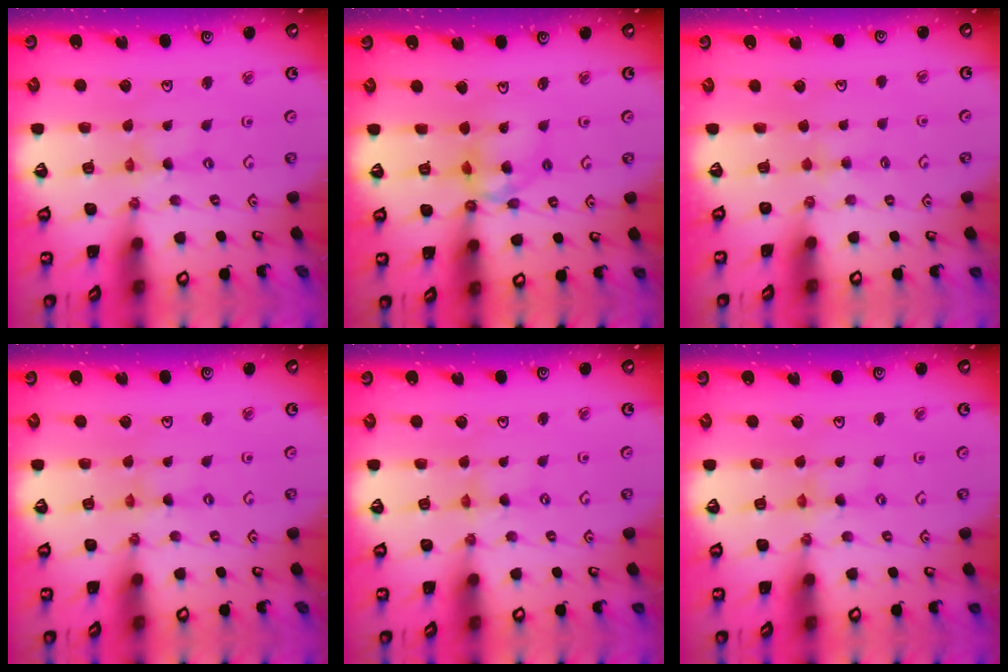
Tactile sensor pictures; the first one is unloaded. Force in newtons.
{"total": 10.3, "press": 10.3, "slide": 1.0}
{"total": 2.8, "press": 2.7, "slide": 0.5}
{"total": 0.0}
{"total": 0.0}
{"total": 1.2, "press": 1.1, "slide": 0.2}